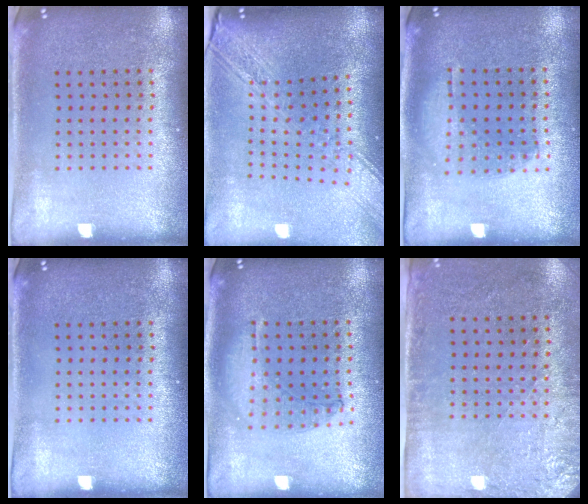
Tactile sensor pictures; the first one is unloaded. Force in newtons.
{"total": 2.9, "press": 2.3, "slide": 1.9}
{"total": 1.0, "press": 0.9, "slide": 0.4}
{"total": 0.0}
{"total": 0.9, "press": 0.9, "slide": 0.3}
{"total": 2.8, "press": 2.3, "slide": 1.6}